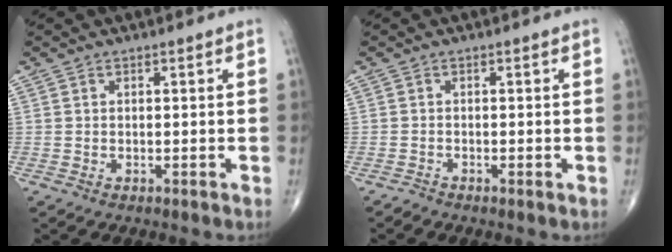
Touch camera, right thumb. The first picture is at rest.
{"total": 0.7, "force": [-0.7, 0.2, 0.3], "torque": [-0.006, -0.003, -0.018]}